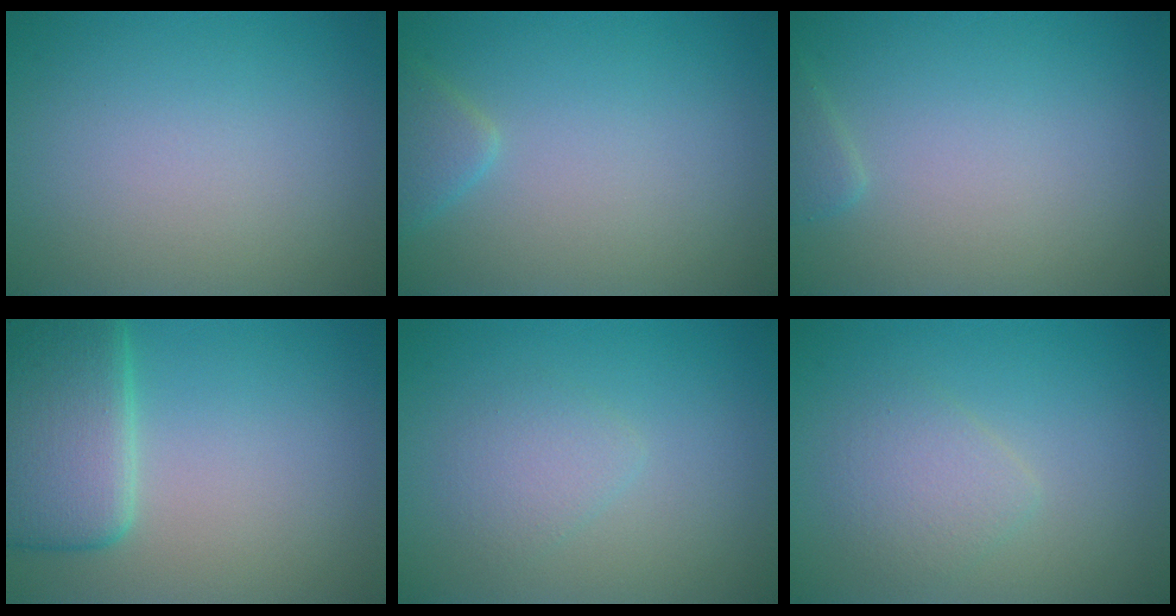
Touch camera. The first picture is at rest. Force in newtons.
{"total": 1.8, "press": 1.8, "slide": 0.1}
{"total": 0.9, "press": 0.9, "slide": 0.0}
{"total": 6.8, "press": 6.8, "slide": 0.5}
{"total": 1.8, "press": 1.8, "slide": 0.1}
{"total": 2.3, "press": 2.3, "slide": 0.1}